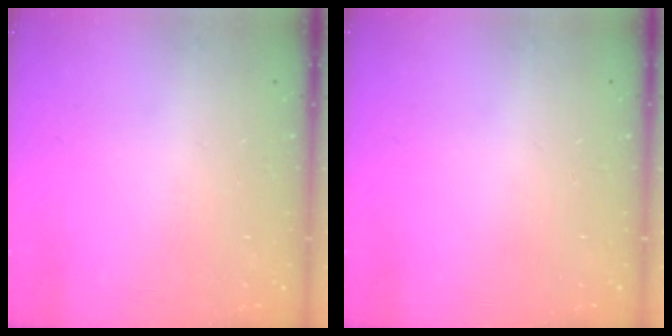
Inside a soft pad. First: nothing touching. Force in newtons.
{"total": 0.0}